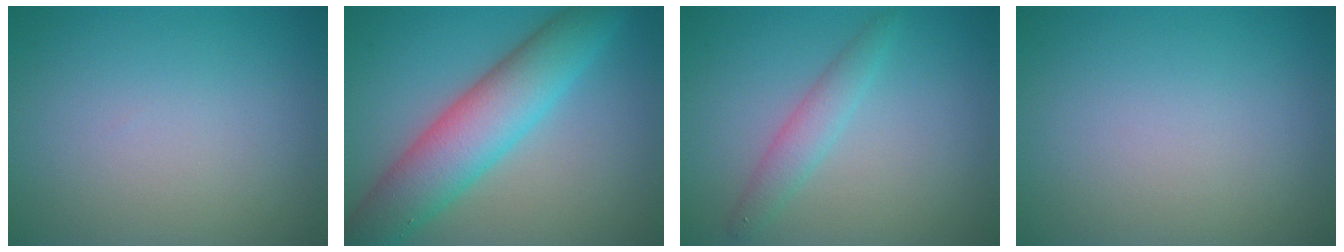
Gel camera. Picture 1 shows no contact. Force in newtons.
{"total": 8.0, "press": 8.0, "slide": 0.0}
{"total": 2.1, "press": 2.1, "slide": 0.0}
{"total": 0.0}